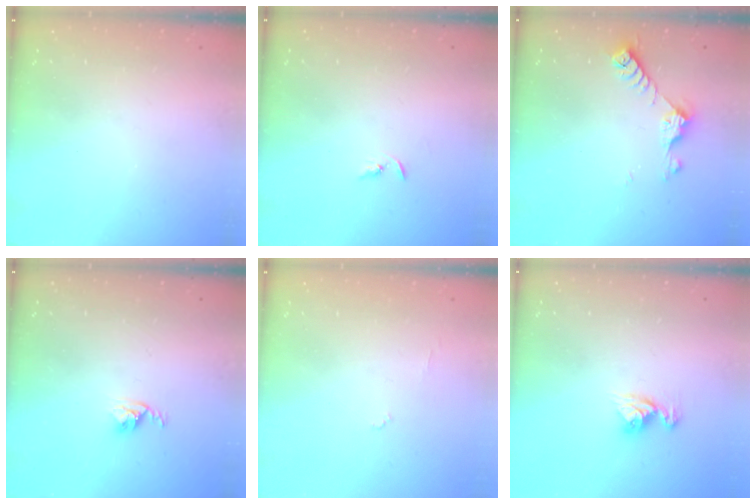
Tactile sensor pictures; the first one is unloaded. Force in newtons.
{"total": 2.2, "press": 2.2, "slide": 0.2}
{"total": 7.2, "press": 7.2, "slide": 0.9}
{"total": 2.9, "press": 2.9, "slide": 0.4}
{"total": 3.9, "press": 3.9, "slide": 0.3}
{"total": 8.2, "press": 8.2, "slide": 0.8}